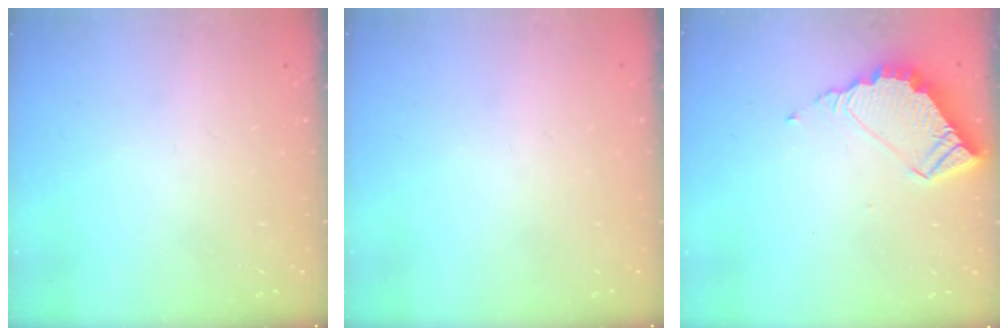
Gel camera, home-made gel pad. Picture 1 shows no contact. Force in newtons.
{"total": 0.0}
{"total": 6.5, "press": 6.5, "slide": 0.1}